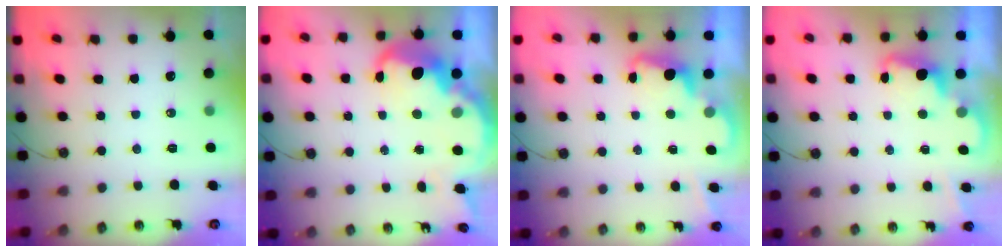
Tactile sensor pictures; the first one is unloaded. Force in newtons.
{"total": 8.2, "press": 8.1, "slide": 0.4}
{"total": 2.4, "press": 2.4, "slide": 0.6}
{"total": 2.3, "press": 2.2, "slide": 0.5}